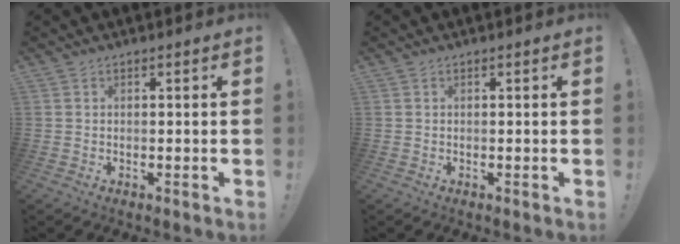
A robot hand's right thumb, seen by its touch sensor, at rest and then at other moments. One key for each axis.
{"total": 0.0}